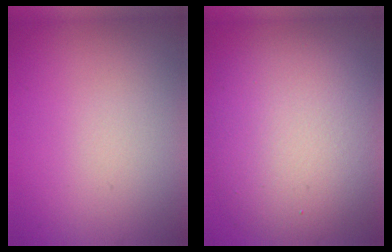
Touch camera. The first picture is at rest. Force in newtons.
{"total": 10.5, "press": 10.5, "slide": 1.1}